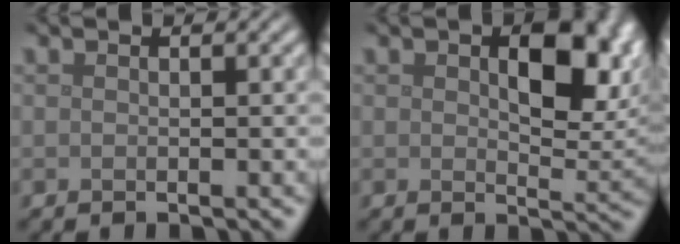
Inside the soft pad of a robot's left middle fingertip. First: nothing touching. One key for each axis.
{"total": 7.7, "fx": 1.9, "fy": 3.9, "fz": 6.3, "tx": -0.089, "ty": -0.003, "tz": 0.035}